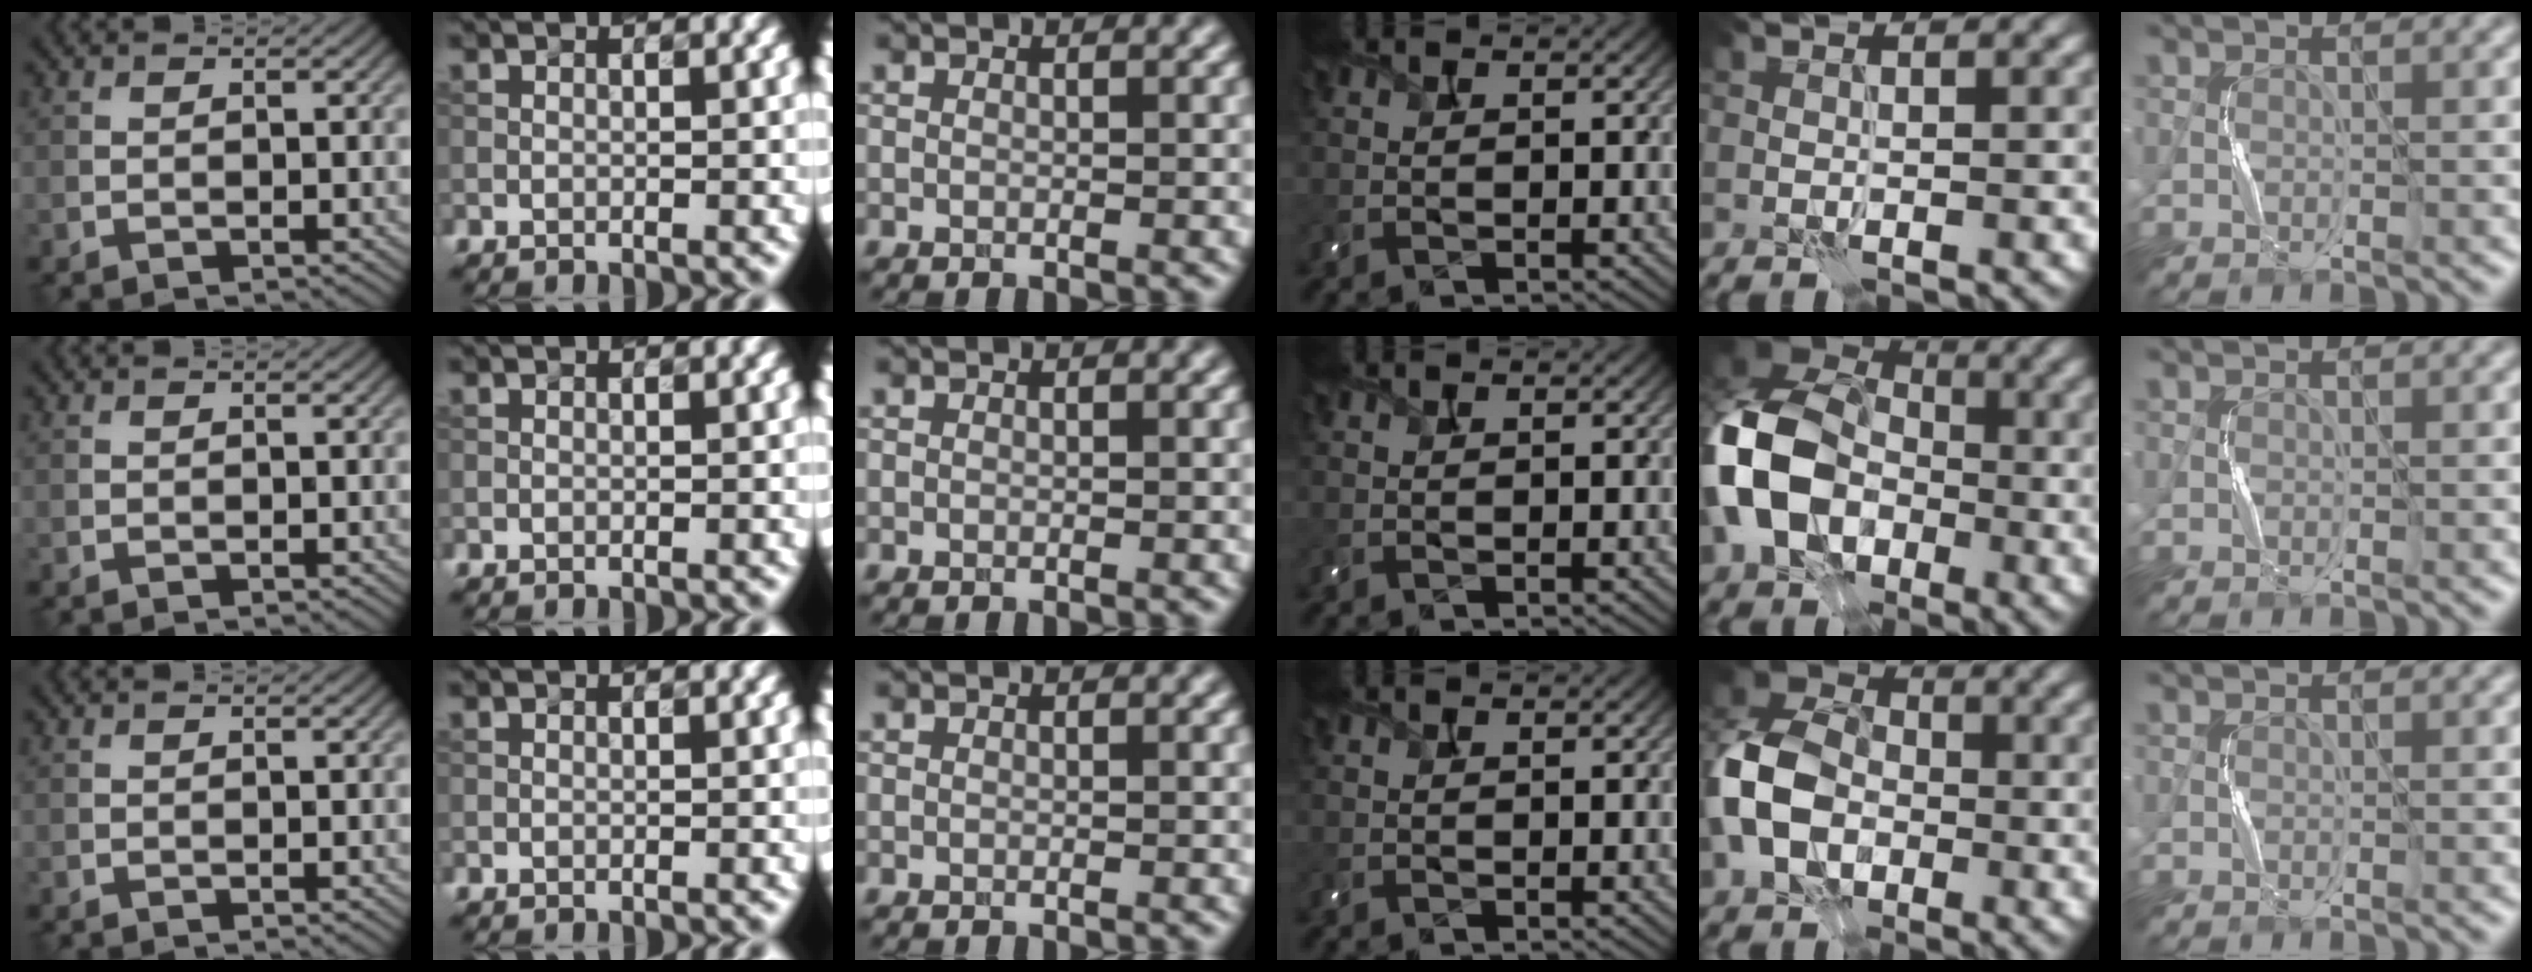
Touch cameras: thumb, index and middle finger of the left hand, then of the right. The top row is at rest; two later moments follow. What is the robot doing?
{"motion": "press", "object": "camera"}